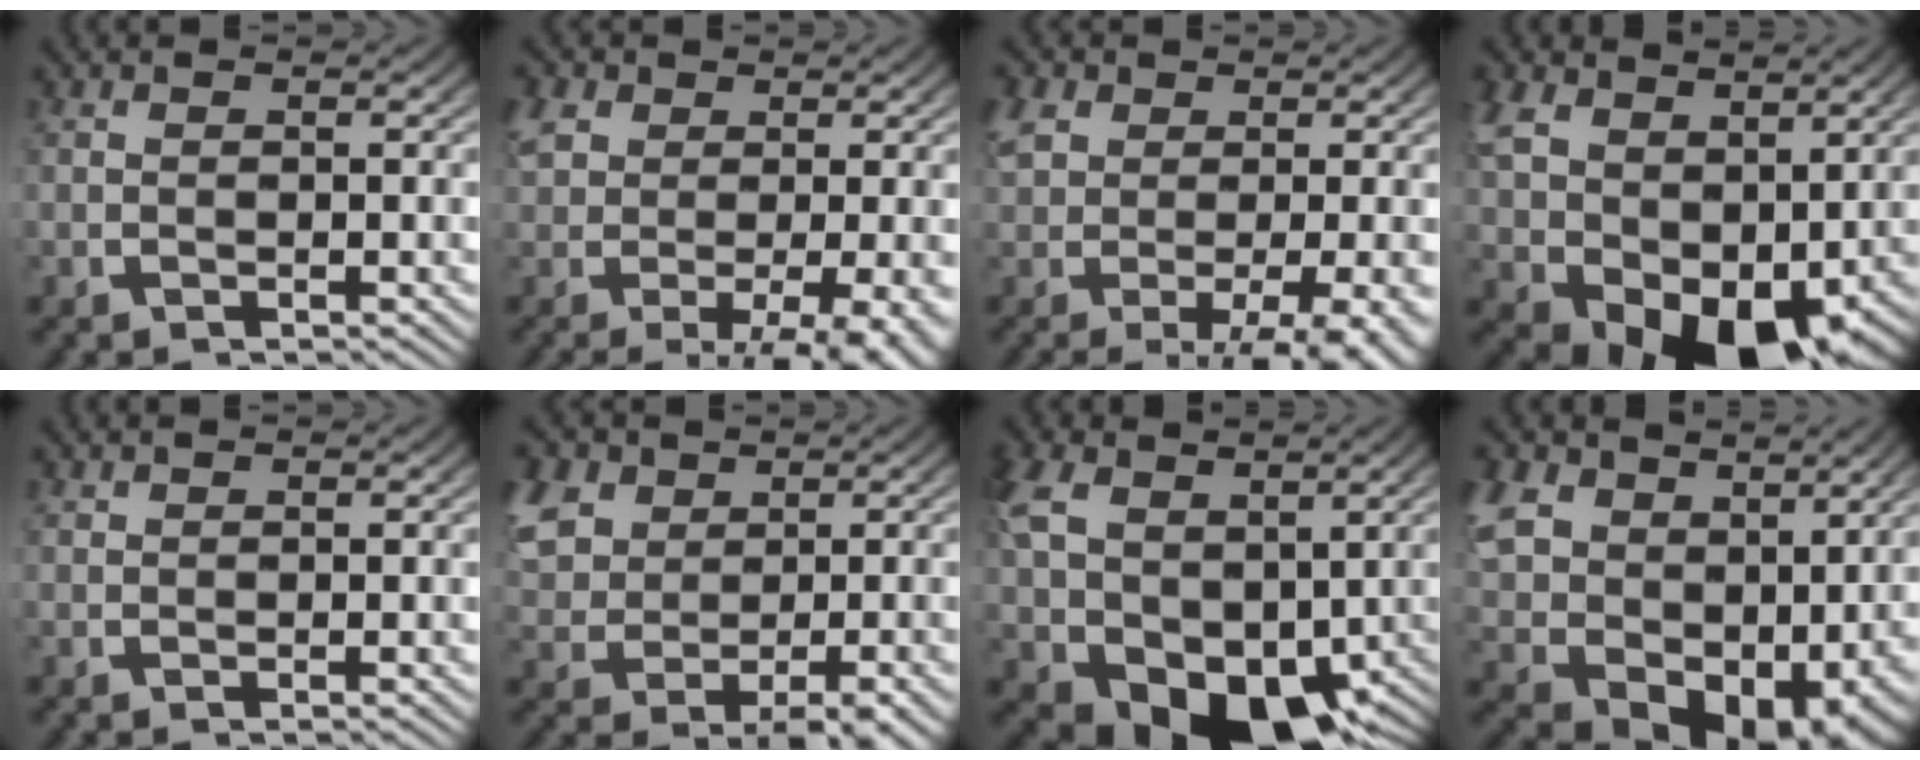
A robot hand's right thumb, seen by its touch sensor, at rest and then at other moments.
{"total": 6.3, "force": [-1.7, 3.3, 5.1], "torque": [-0.081, -0.025, -0.007]}
{"total": 6.3, "force": [-2.0, 3.2, 5.1], "torque": [-0.084, -0.025, -0.009]}
{"total": 9.6, "force": [-1.0, 6.1, 7.4], "torque": [-0.141, -0.038, 0.008]}
{"total": 0.5, "force": [0.5, 0.0, 0.0], "torque": [0.000, -0.002, 0.015]}
{"total": 7.0, "force": [0.5, 5.1, 4.8], "torque": [-0.110, -0.033, 0.034]}
{"total": 10.6, "force": [-1.9, 7.1, 7.6], "torque": [-0.150, -0.041, -0.001]}
{"total": 13.5, "force": [-1.6, 9.3, 9.7], "torque": [-0.209, -0.066, 0.008]}